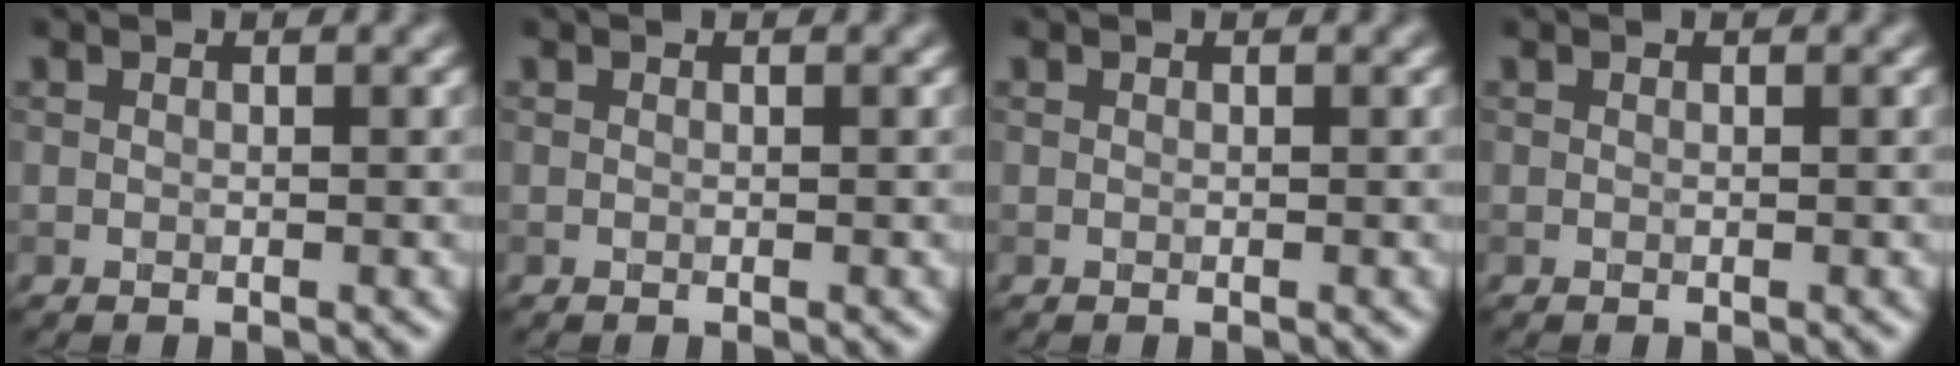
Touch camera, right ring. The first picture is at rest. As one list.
[{"total": 0.0}, {"total": 0.0}, {"total": 0.0}]